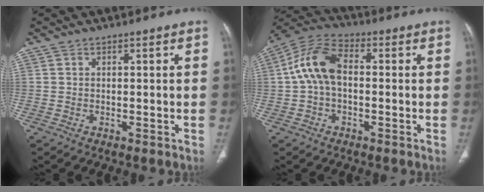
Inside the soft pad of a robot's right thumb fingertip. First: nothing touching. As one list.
[{"total": 10.5, "force": [0.3, 6.5, 8.2], "torque": [-0.162, 0.031, -0.003]}]